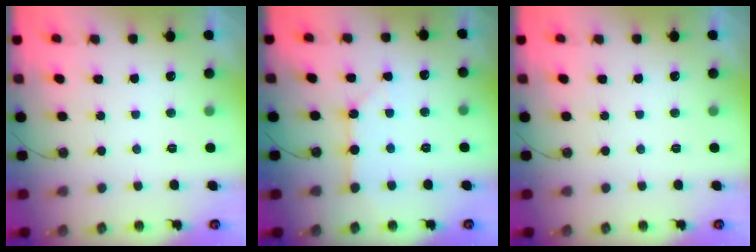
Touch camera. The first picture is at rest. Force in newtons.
{"total": 2.7, "press": 2.6, "slide": 0.3}
{"total": 0.0}